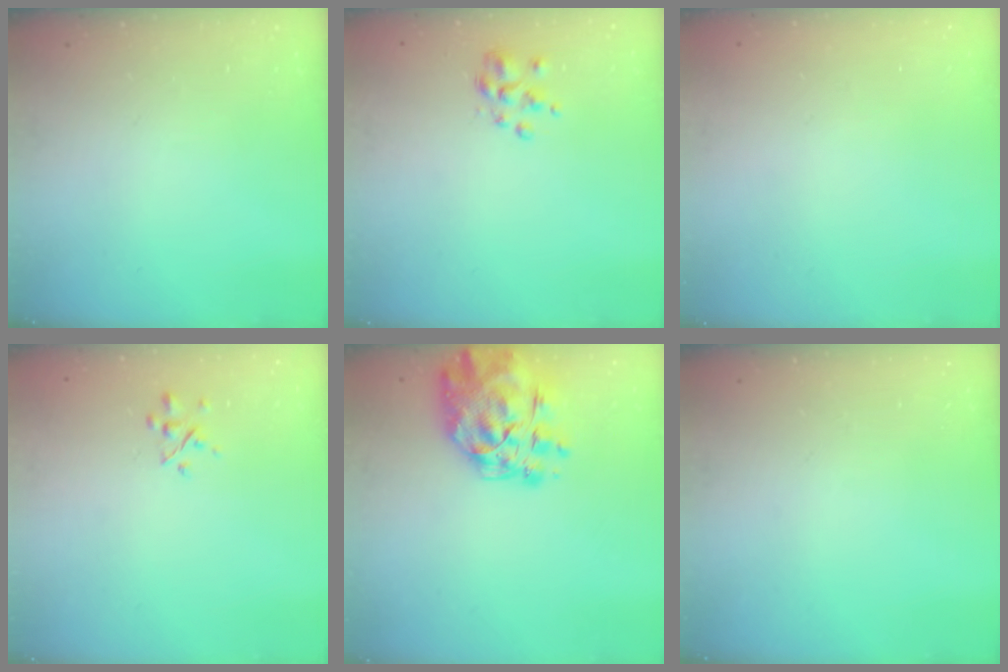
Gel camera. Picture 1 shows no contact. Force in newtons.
{"total": 2.6, "press": 2.5, "slide": 0.8}
{"total": 1.9, "press": 1.9, "slide": 0.2}
{"total": 2.8, "press": 2.7, "slide": 0.8}
{"total": 14.0, "press": 13.2, "slide": 4.7}
{"total": 0.0}